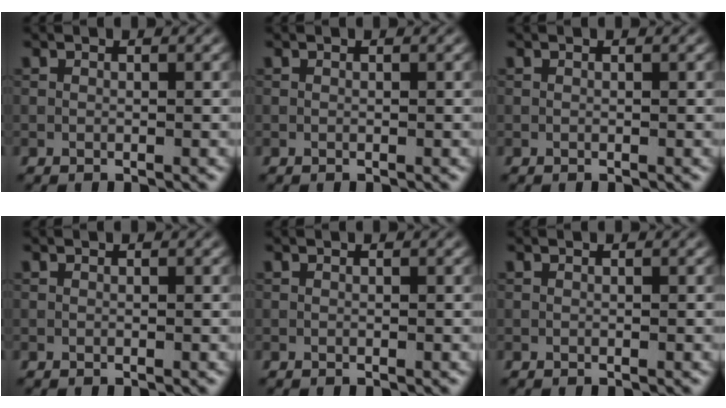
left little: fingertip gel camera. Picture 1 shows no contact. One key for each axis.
{"total": 0.0}
{"total": 0.0}
{"total": 0.0}
{"total": 0.0}
{"total": 0.0}